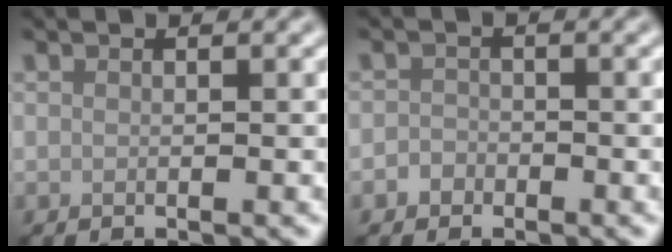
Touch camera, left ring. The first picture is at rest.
{"total": 1.2, "force": [-0.7, 0.9, 0.1], "torque": [0.003, 0.002, -0.015]}